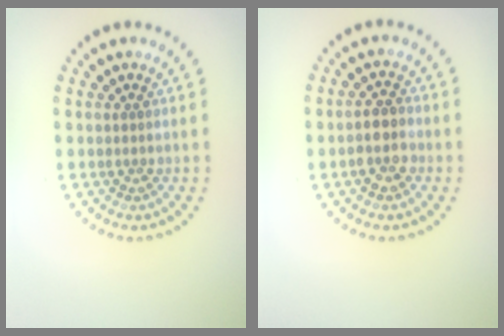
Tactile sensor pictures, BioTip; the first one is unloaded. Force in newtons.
{"total": 2.6, "press": 2.4, "slide": 1.0}